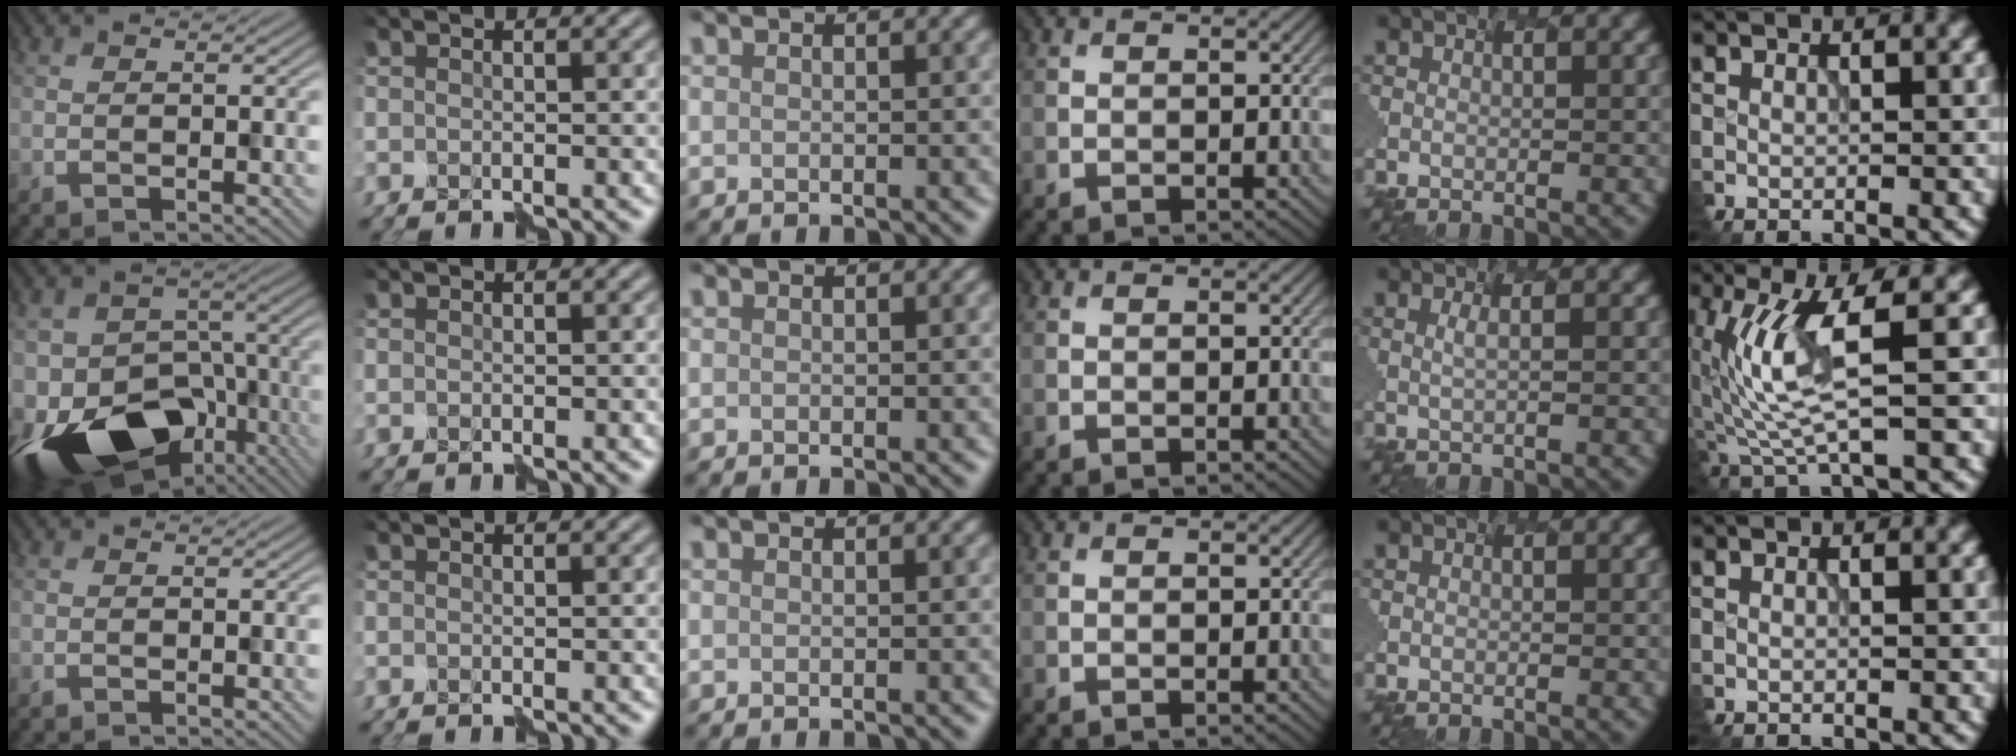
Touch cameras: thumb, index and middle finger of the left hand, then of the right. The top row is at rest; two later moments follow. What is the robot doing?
{"motion": "assemble", "object": "hinged jar"}